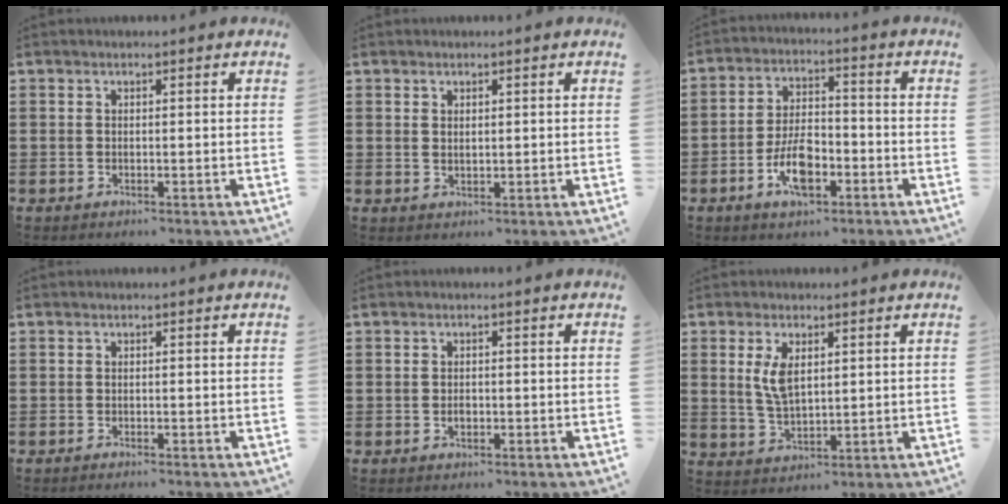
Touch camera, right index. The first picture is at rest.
{"total": 0.9, "force": [0.7, 0.5, 0.4], "torque": [-0.008, 0.003, 0.013]}
{"total": 7.8, "force": [-3.4, 3.5, 6.2], "torque": [-0.134, -0.001, -0.064]}
{"total": 0.6, "force": [-0.5, -0.1, 0.2], "torque": [-0.004, -0.002, -0.011]}
{"total": 1.3, "force": [-0.4, 0.6, 1.1], "torque": [-0.023, -0.003, -0.006]}
{"total": 5.0, "force": [1.5, 2.3, 4.1], "torque": [-0.088, 0.007, 0.026]}